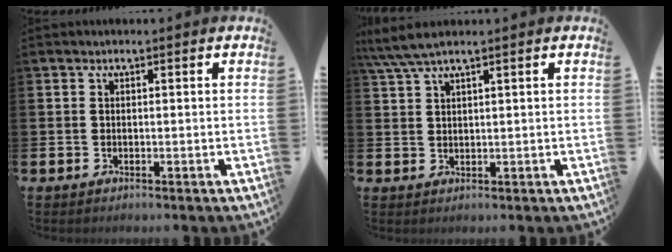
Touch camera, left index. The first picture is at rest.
{"total": 4.0, "force": [3.2, 0.3, 2.5], "torque": [-0.052, -0.005, 0.058]}